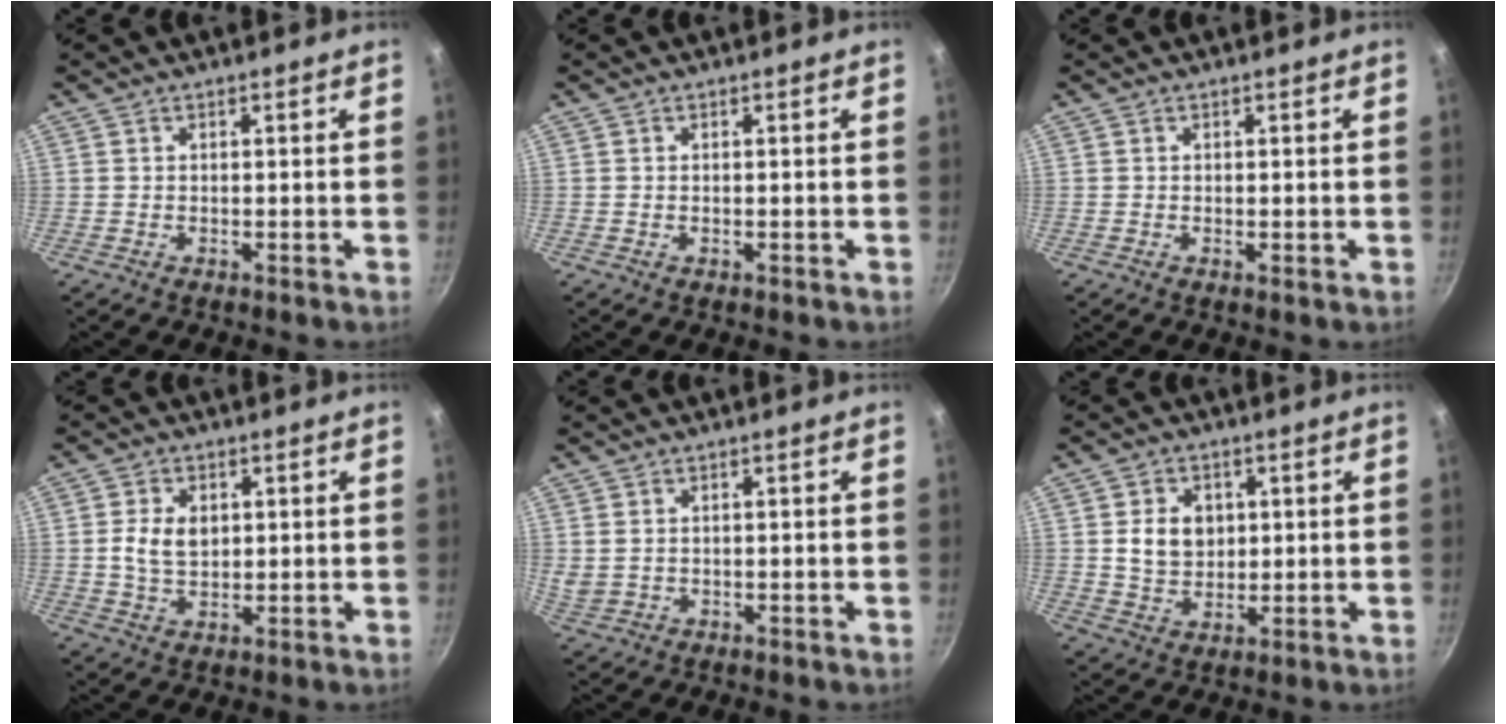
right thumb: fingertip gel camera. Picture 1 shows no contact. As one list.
[{"total": 0.0}, {"total": 0.6, "force": [-0.1, 0.2, 0.6], "torque": [-0.009, -0.001, -0.001]}, {"total": 6.0, "force": [0.9, 4.2, 4.3], "torque": [-0.066, -0.005, 0.017]}, {"total": 2.8, "force": [0.5, 2.2, 1.7], "torque": [-0.029, -0.003, 0.014]}, {"total": 7.4, "force": [1.2, 5.8, 4.4], "torque": [-0.052, -0.009, 0.024]}]